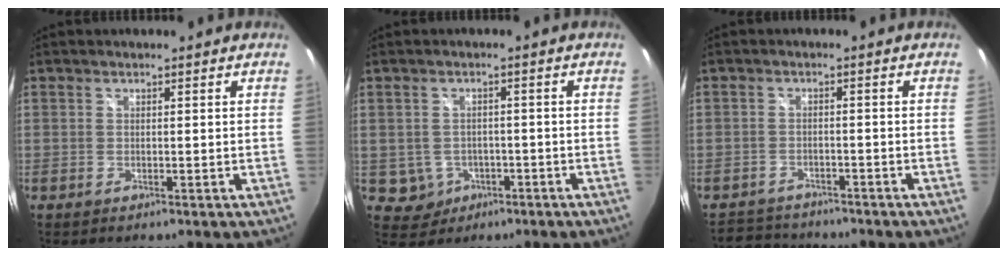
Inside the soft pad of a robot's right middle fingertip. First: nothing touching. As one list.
[{"total": 3.9, "force": [-1.3, 3.6, 0.8], "torque": [-0.027, 0.007, -0.010]}, {"total": 4.3, "force": [-4.0, 1.7, -0.2], "torque": [-0.011, 0.015, -0.069]}]